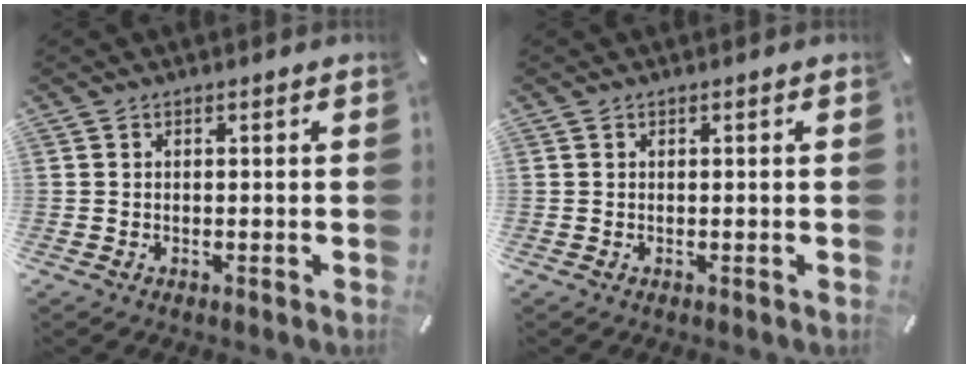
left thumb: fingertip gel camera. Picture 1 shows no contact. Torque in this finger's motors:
{"motor_torque": [0.00, 0.00, 0.00, 0.00, 0.00]}